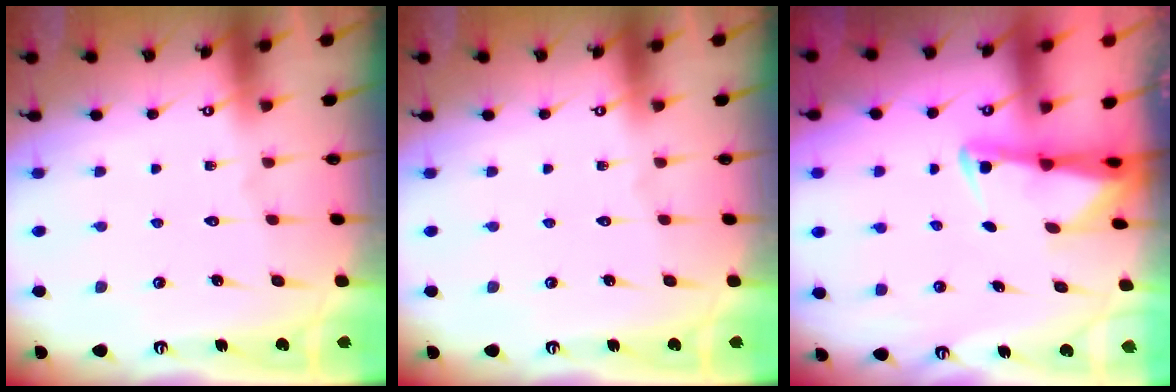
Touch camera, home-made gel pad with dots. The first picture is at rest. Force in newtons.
{"total": 0.0}
{"total": 2.3, "press": 2.2, "slide": 0.5}